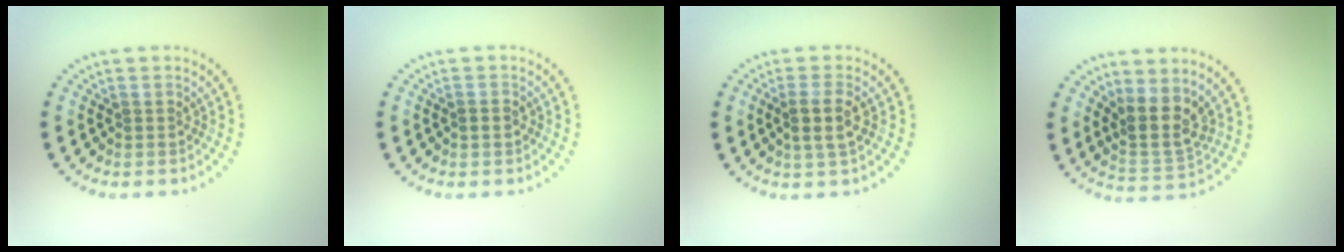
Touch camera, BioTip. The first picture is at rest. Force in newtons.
{"total": 1.2, "press": 1.2, "slide": 0.1}
{"total": 2.6, "press": 2.4, "slide": 1.1}
{"total": 3.7, "press": 3.0, "slide": 2.2}